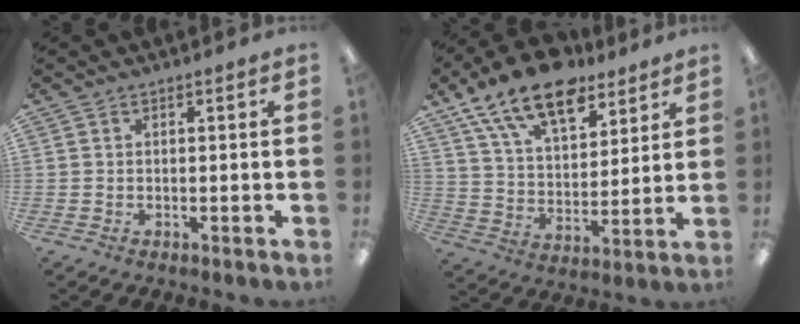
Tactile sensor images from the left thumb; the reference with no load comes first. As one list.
[{"total": 17.1, "force": [11.9, 8.1, 9.1], "torque": [-0.168, -0.057, 0.215]}]